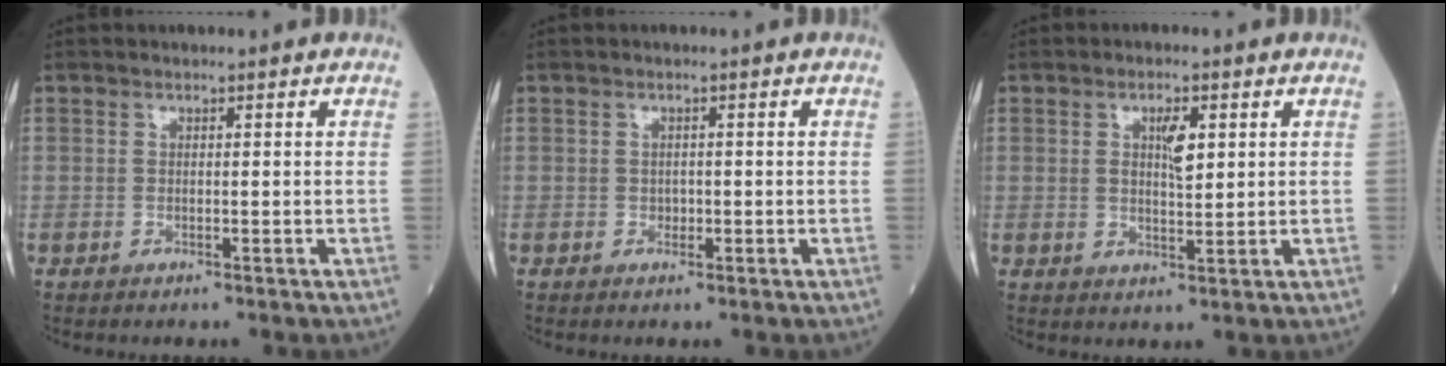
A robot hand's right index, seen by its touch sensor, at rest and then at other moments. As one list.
[{"total": 0.9, "force": [-0.2, 0.8, 0.4], "torque": [-0.004, 0.003, -0.002]}, {"total": 3.9, "force": [1.3, 1.1, 3.6], "torque": [-0.063, 0.003, 0.022]}]